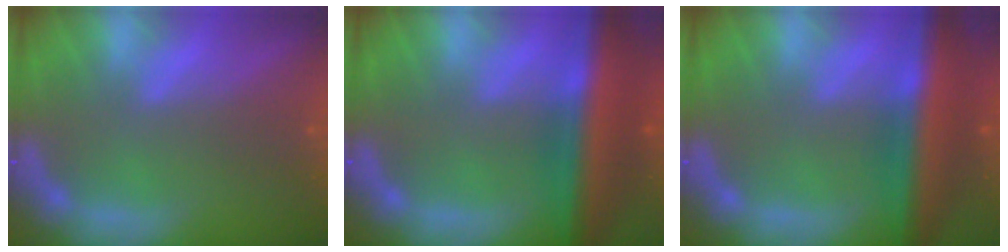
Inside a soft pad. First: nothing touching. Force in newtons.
{"total": 10.0}
{"total": 9.0}